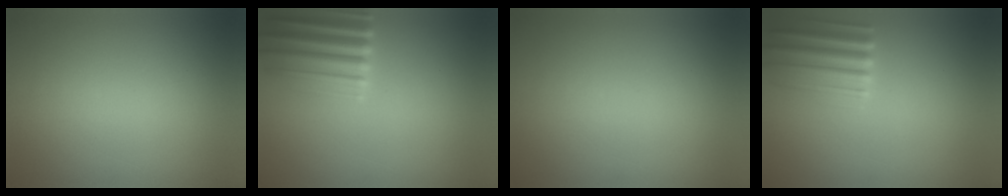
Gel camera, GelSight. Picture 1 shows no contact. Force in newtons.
{"total": 5.2}
{"total": 1.2}
{"total": 4.2}